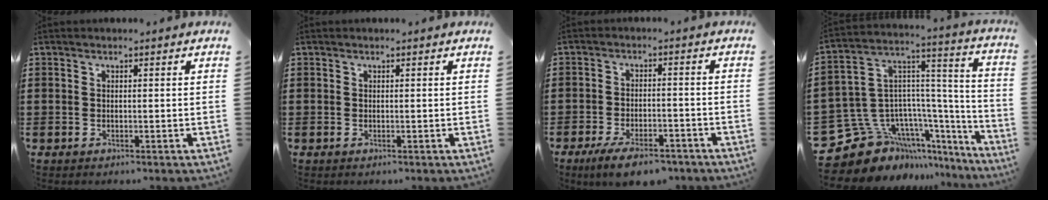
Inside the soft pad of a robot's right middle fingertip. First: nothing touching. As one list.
[{"total": 0.0}, {"total": 5.8, "force": [-4.8, 1.3, 3.1], "torque": [-0.061, -0.003, -0.088]}, {"total": 11.0, "force": [-7.6, 7.8, 2.1], "torque": [-0.090, -0.011, -0.132]}]